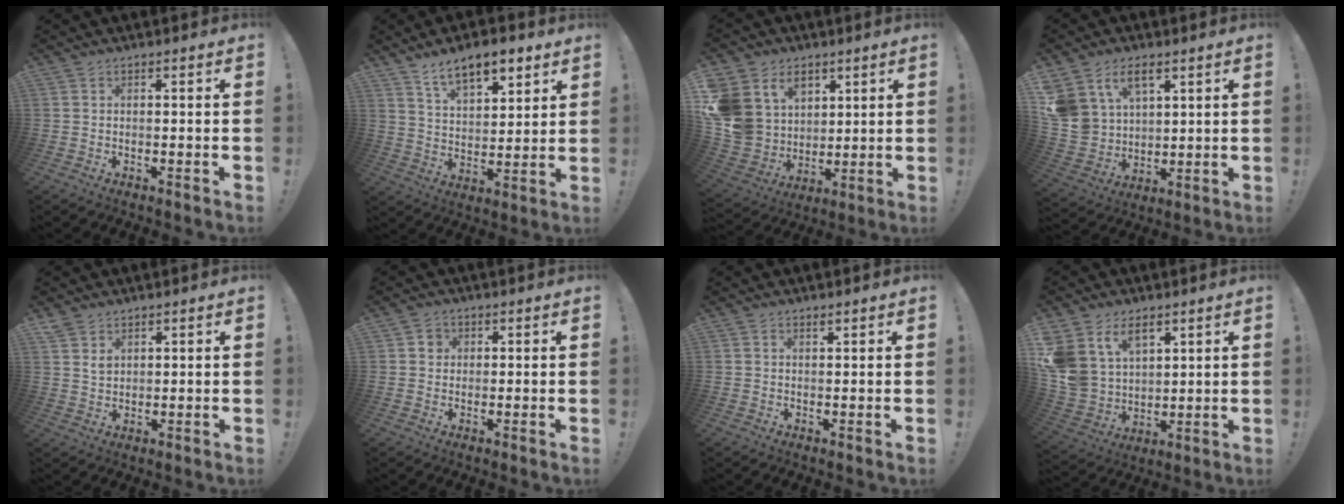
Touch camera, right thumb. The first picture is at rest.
{"total": 11.3, "force": [7.8, 4.9, 6.6], "torque": [-0.099, -0.038, 0.139]}
{"total": 14.4, "force": [6.0, 11.9, 5.4], "torque": [-0.118, -0.034, 0.131]}
{"total": 11.9, "force": [6.7, 8.2, 5.5], "torque": [-0.107, -0.040, 0.136]}
{"total": 3.8, "force": [2.7, 2.4, 1.3], "torque": [-0.011, -0.017, 0.048]}
{"total": 2.8, "force": [0.4, 2.7, 0.8], "torque": [-0.004, 0.003, 0.006]}
{"total": 0.8, "force": [0.7, 0.2, 0.3], "torque": [-0.002, -0.002, 0.014]}
{"total": 12.9, "force": [7.6, 8.6, 5.9], "torque": [-0.133, -0.047, 0.153]}